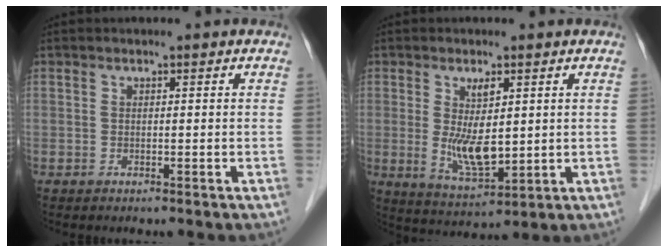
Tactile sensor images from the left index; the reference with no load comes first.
{"total": 7.0, "force": [0.7, 2.5, 6.5], "torque": [-0.131, -0.009, 0.026]}